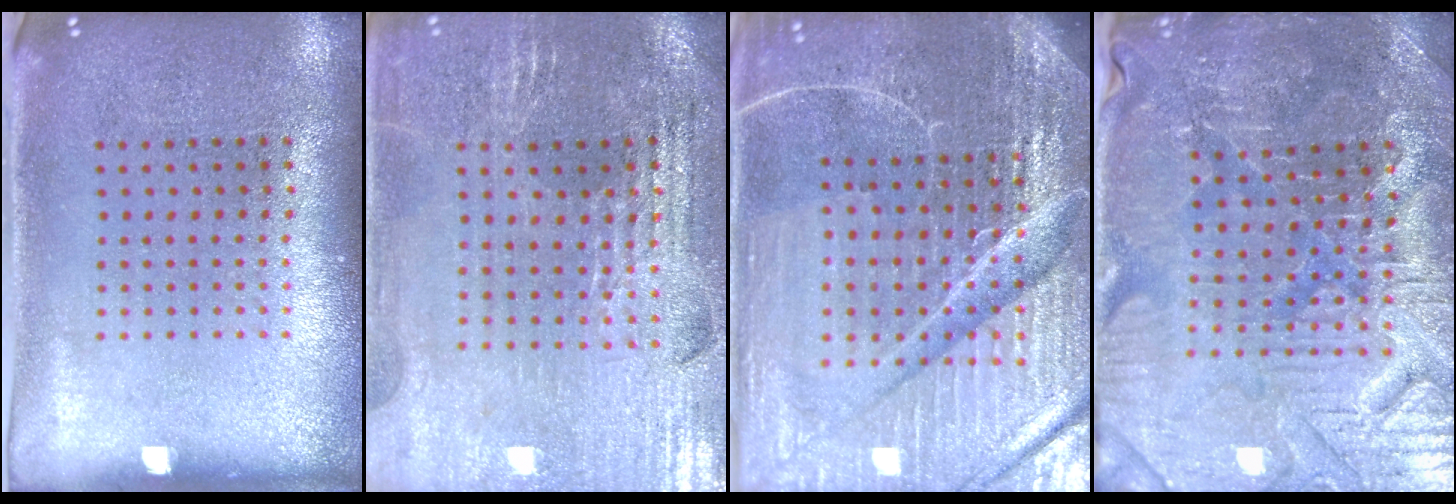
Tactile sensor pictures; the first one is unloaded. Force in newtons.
{"total": 2.8, "press": 2.8, "slide": 0.4}
{"total": 6.4, "press": 5.7, "slide": 3.0}
{"total": 3.8, "press": 3.8, "slide": 0.6}